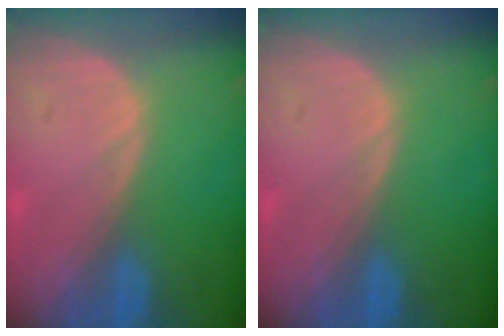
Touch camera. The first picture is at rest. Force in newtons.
{"total": 0.0}